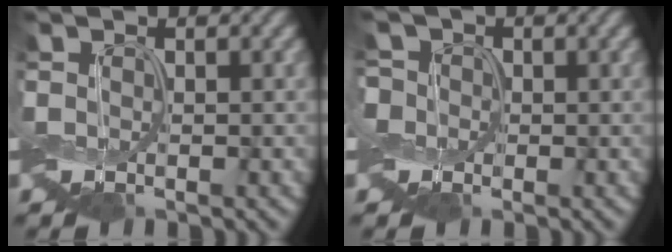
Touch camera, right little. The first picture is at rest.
{"total": 2.8, "force": [0.7, 2.5, 1.0], "torque": [-0.041, 0.015, 0.008]}